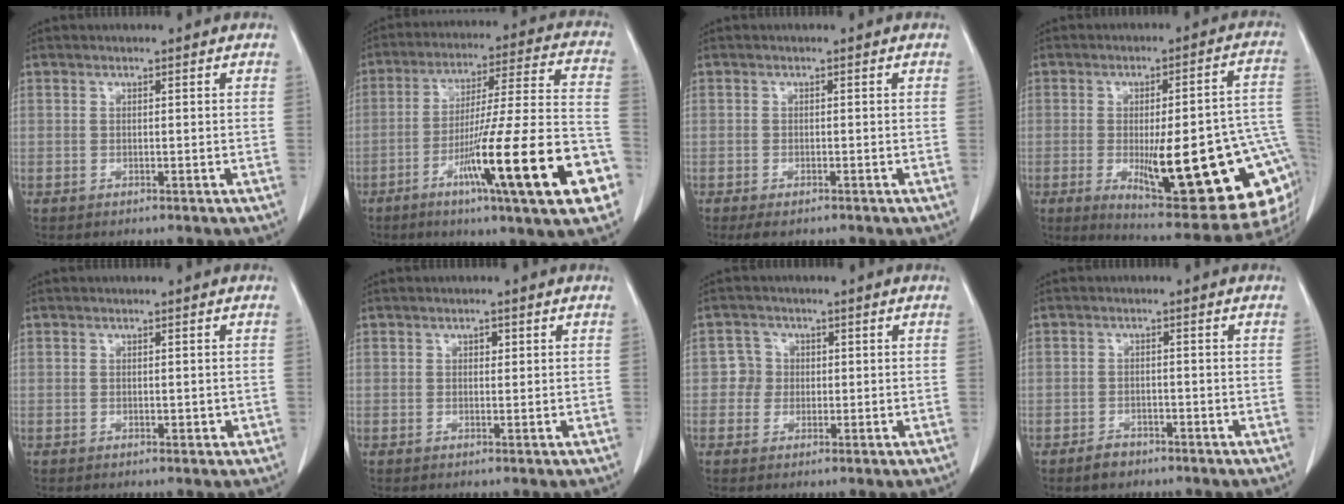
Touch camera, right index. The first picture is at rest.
{"total": 23.4, "force": [-9.5, 0.8, 21.4], "torque": [-0.295, -0.017, -0.151]}
{"total": 2.3, "force": [-1.7, 0.8, 1.3], "torque": [-0.025, -0.005, -0.023]}
{"total": 25.8, "force": [-5.5, 5.4, 24.6], "torque": [-0.246, -0.002, -0.059]}
{"total": 1.1, "force": [-0.2, 0.6, 0.9], "torque": [-0.009, 0.000, -0.002]}
{"total": 1.0, "force": [0.4, 0.6, 0.6], "torque": [-0.008, -0.001, 0.006]}
{"total": 2.7, "force": [0.0, 2.7, 0.1], "torque": [0.007, 0.008, -0.003]}
{"total": 2.4, "force": [-1.8, 1.4, 0.7], "torque": [-0.016, 0.003, -0.026]}